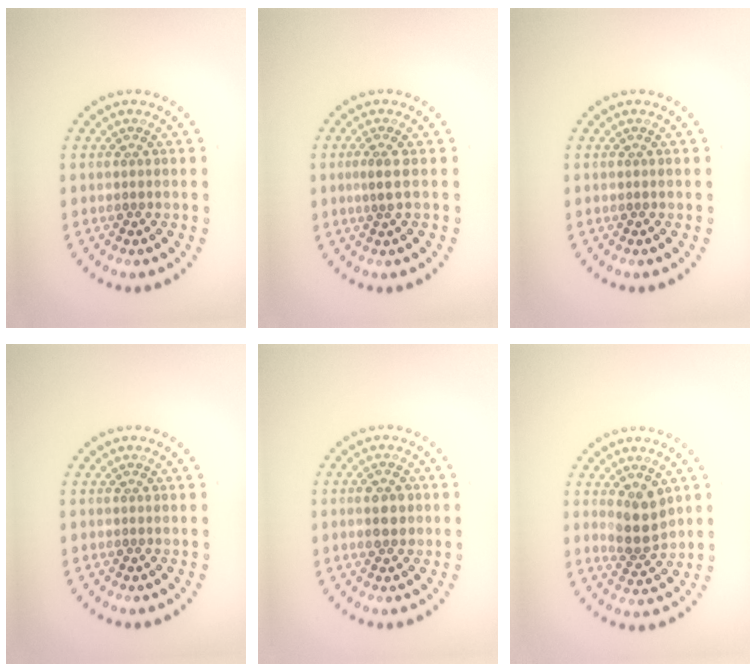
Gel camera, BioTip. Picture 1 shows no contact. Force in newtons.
{"total": 1.6, "press": 1.2, "slide": 1.1}
{"total": 0.0}
{"total": 0.0}
{"total": 2.8, "press": 2.8, "slide": 0.2}
{"total": 3.6, "press": 3.3, "slide": 1.3}